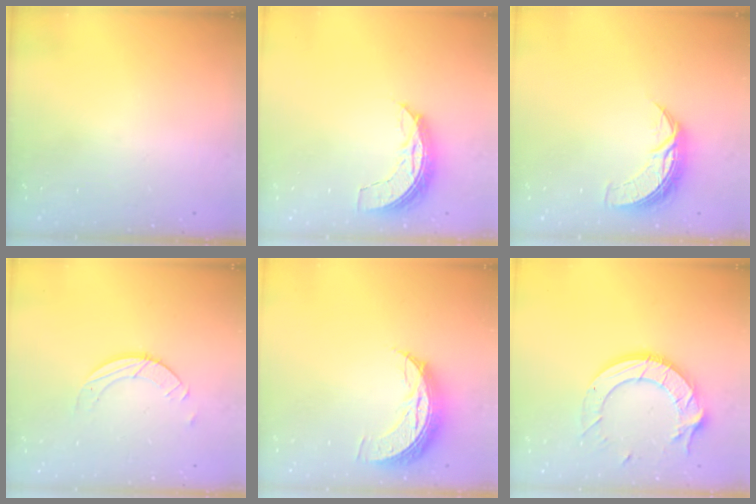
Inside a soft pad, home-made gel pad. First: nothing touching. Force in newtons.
{"total": 6.9, "press": 6.9, "slide": 0.5}
{"total": 8.2, "press": 8.2, "slide": 0.7}
{"total": 3.2, "press": 3.2, "slide": 0.3}
{"total": 8.7, "press": 8.7, "slide": 0.7}
{"total": 15.2, "press": 15.2, "slide": 1.3}